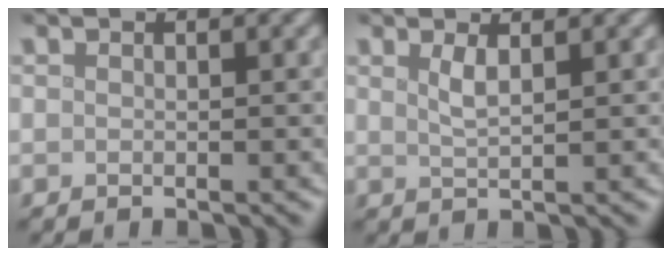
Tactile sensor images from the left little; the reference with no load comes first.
{"total": 1.7, "force": [0.9, 0.5, 1.4], "torque": [-0.026, -0.001, 0.015]}